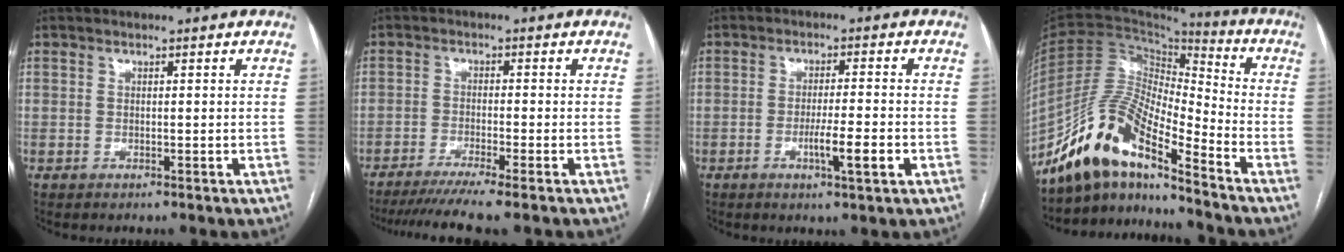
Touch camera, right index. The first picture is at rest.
{"total": 7.9, "force": [-6.4, -1.1, 4.5], "torque": [-0.064, -0.020, -0.104]}
{"total": 5.7, "force": [-2.0, 0.1, 5.3], "torque": [-0.087, -0.007, -0.031]}
{"total": 13.2, "force": [-10.7, 2.1, 7.4], "torque": [-0.156, 0.022, -0.198]}